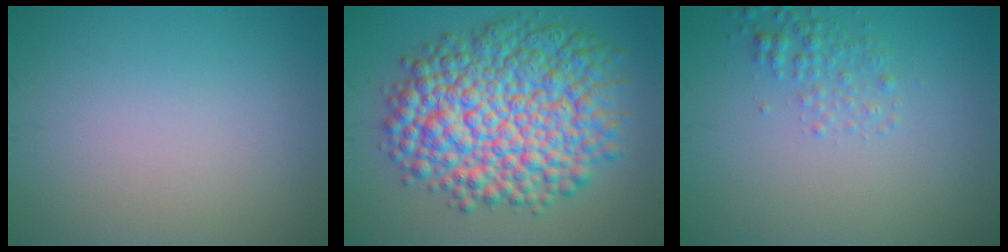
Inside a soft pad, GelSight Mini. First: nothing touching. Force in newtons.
{"total": 12.6, "press": 12.6, "slide": 0.3}
{"total": 1.8, "press": 1.8, "slide": 0.1}